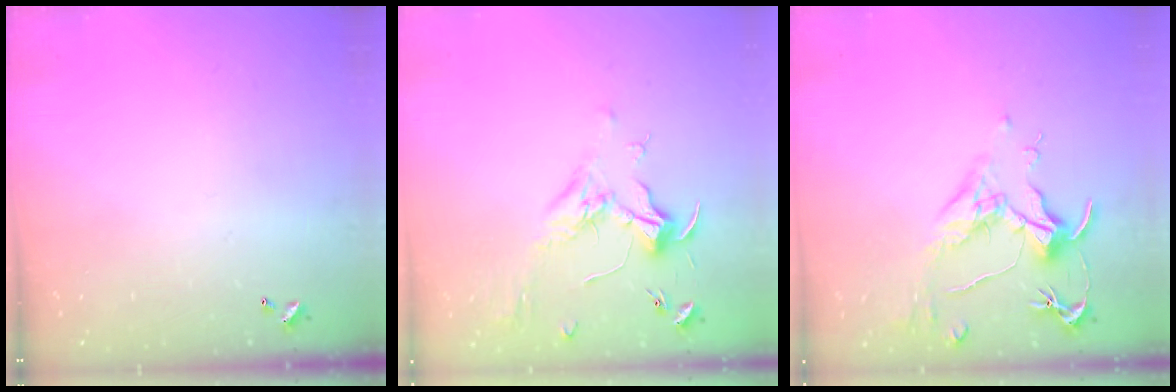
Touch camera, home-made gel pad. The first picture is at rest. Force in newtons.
{"total": 1.8, "press": 1.7, "slide": 0.7}
{"total": 1.7, "press": 1.4, "slide": 0.9}